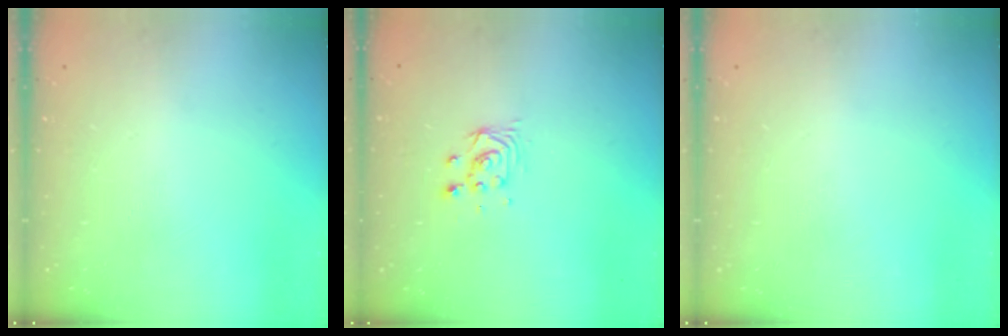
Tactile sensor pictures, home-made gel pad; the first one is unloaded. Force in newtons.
{"total": 3.8, "press": 3.8, "slide": 0.3}
{"total": 0.0}